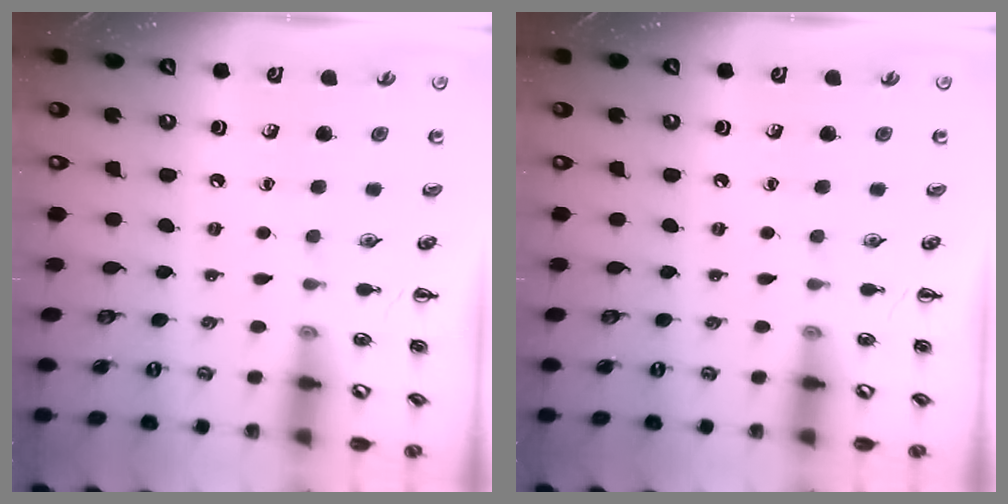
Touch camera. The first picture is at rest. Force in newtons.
{"total": 0.0}